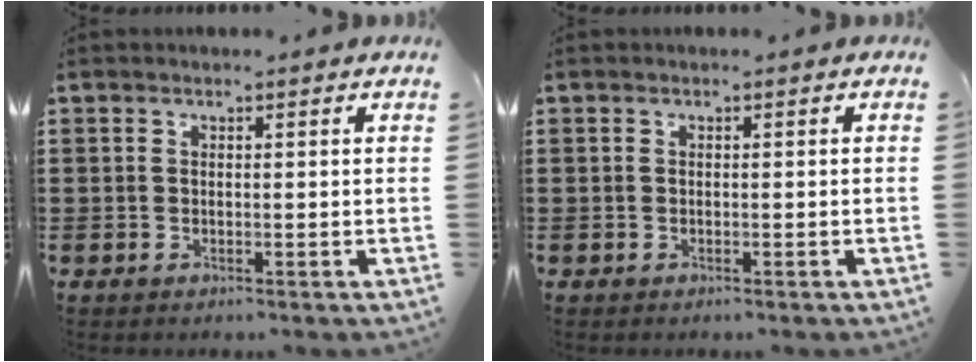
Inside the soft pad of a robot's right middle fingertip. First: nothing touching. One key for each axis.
{"total": 0.0}